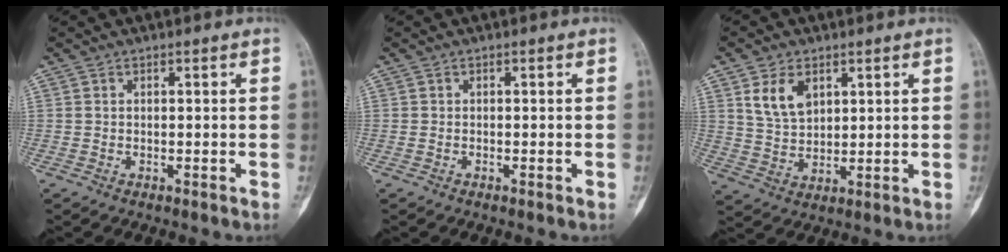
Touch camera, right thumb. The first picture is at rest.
{"total": 0.0}
{"total": 7.3, "force": [3.3, 4.7, 4.4], "torque": [-0.067, -0.017, 0.070]}